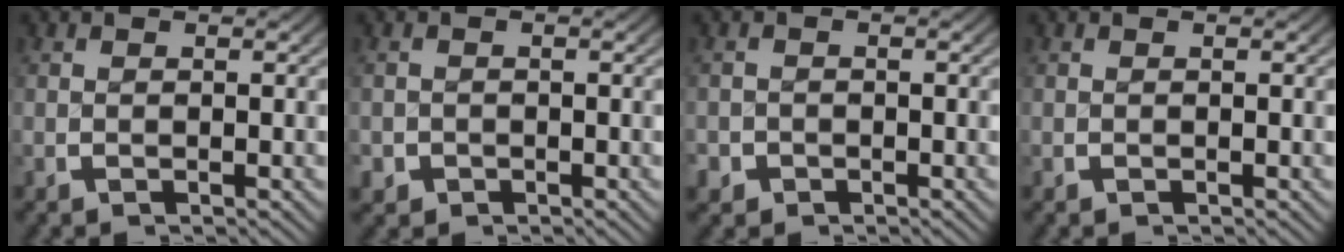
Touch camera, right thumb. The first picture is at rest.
{"total": 2.1, "force": [-1.3, 1.6, -0.2], "torque": [-0.006, -0.019, -0.015]}
{"total": 2.2, "force": [-1.6, 1.5, -0.3], "torque": [-0.001, -0.017, -0.023]}
{"total": 0.0}